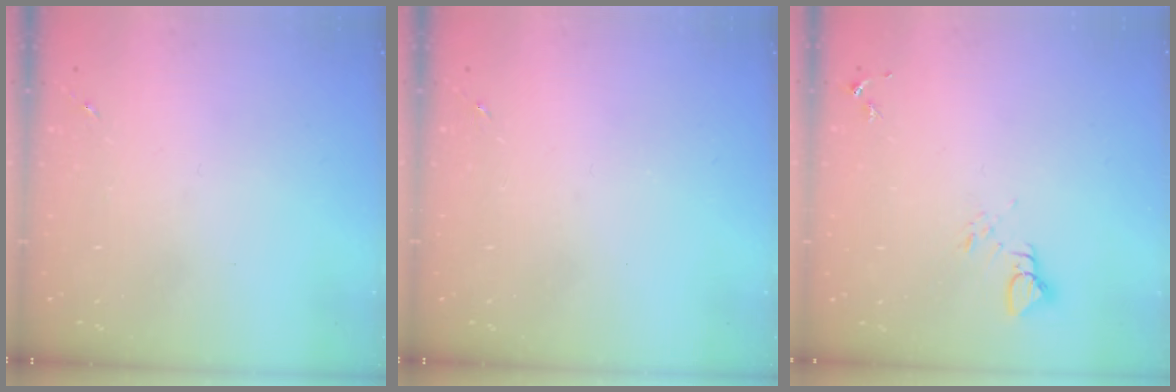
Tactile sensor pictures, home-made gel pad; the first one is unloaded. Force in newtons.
{"total": 0.0}
{"total": 3.4, "press": 3.4, "slide": 0.2}